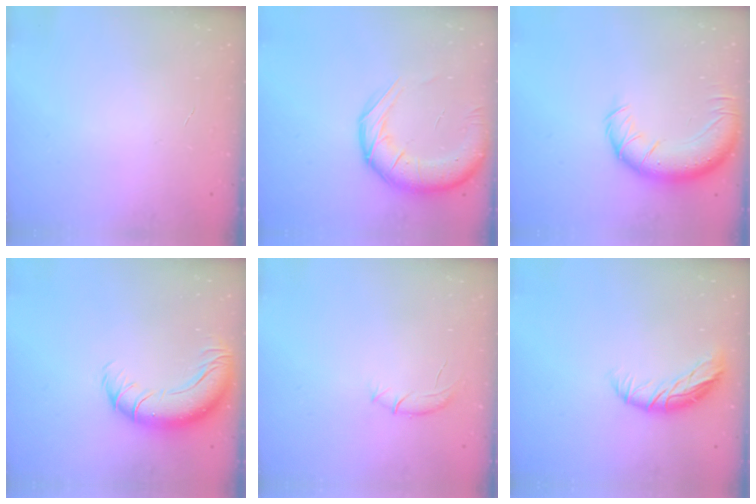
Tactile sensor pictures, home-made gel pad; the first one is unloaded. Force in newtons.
{"total": 15.8, "press": 15.3, "slide": 3.9}
{"total": 14.7, "press": 14.4, "slide": 3.0}
{"total": 11.7, "press": 11.3, "slide": 2.9}
{"total": 5.6, "press": 5.4, "slide": 1.5}
{"total": 9.3, "press": 9.1, "slide": 2.1}